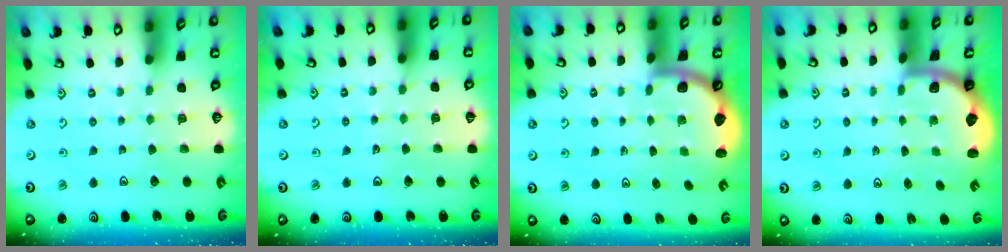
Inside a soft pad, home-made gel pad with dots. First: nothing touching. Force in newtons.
{"total": 1.9, "press": 1.9, "slide": 0.2}
{"total": 1.8, "press": 1.8, "slide": 0.1}
{"total": 1.9, "press": 1.8, "slide": 0.5}